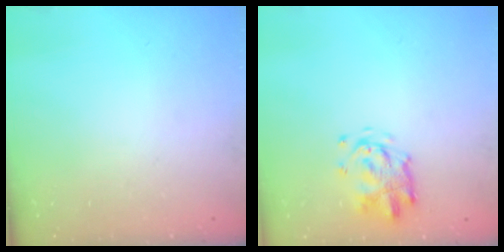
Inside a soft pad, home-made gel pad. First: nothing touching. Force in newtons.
{"total": 3.5, "press": 3.5, "slide": 0.3}